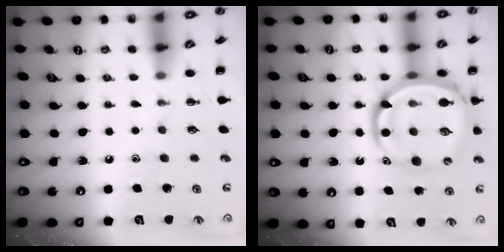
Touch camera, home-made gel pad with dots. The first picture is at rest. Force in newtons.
{"total": 13.8, "press": 13.3, "slide": 3.7}